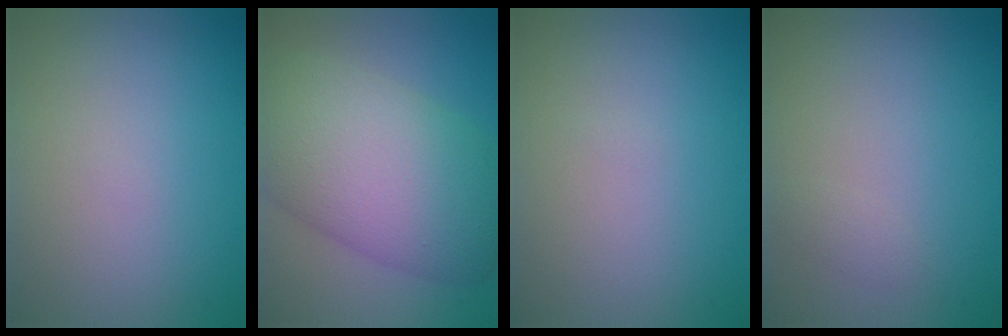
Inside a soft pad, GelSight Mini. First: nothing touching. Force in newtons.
{"total": 11.8, "press": 11.8, "slide": 0.4}
{"total": 0.0}
{"total": 0.7, "press": 0.7, "slide": 0.0}